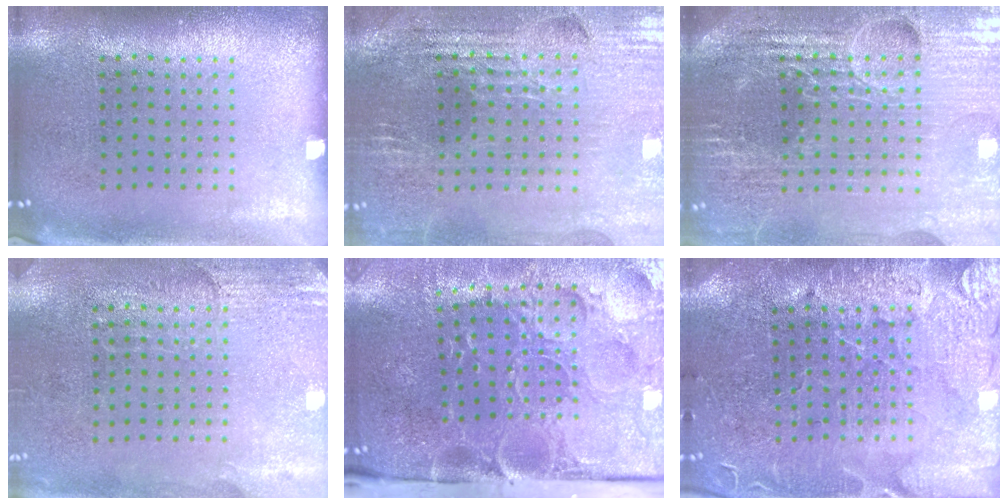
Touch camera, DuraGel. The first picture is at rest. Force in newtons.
{"total": 2.8, "press": 2.7, "slide": 0.5}
{"total": 6.1, "press": 5.4, "slide": 2.8}
{"total": 2.6, "press": 2.3, "slide": 1.2}
{"total": 5.4, "press": 4.1, "slide": 3.5}
{"total": 3.5, "press": 3.4, "slide": 0.9}